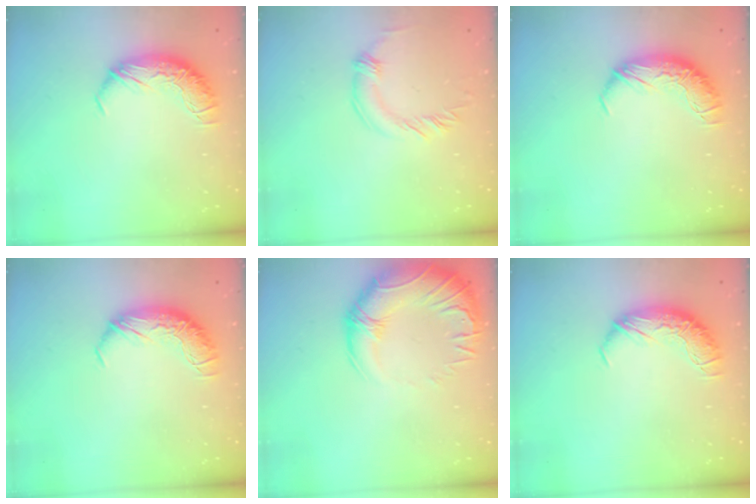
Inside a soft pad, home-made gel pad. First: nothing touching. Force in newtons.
{"total": 2.1, "press": 2.0, "slide": 0.5}
{"total": 0.0}
{"total": 0.0}
{"total": 4.6, "press": 2.5, "slide": 3.9}
{"total": 0.0}